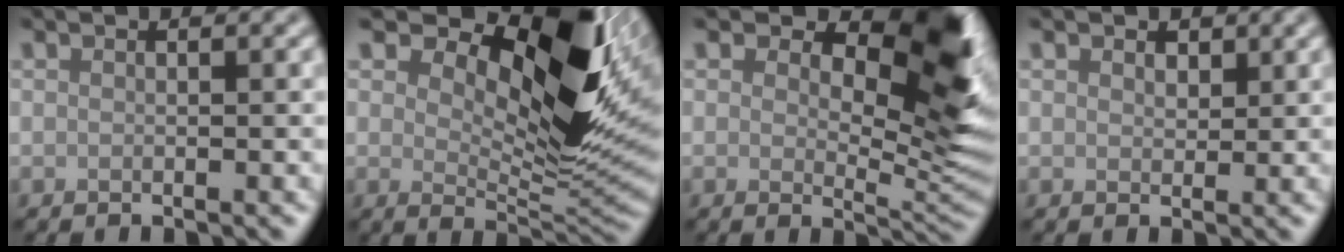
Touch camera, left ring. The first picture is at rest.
{"total": 12.2, "force": [5.3, 5.4, 9.5], "torque": [-0.141, -0.004, 0.091]}
{"total": 9.7, "force": [3.6, 4.8, 7.7], "torque": [-0.099, -0.009, 0.050]}
{"total": 1.2, "force": [0.9, 0.8, 0.4], "torque": [-0.008, -0.002, 0.014]}